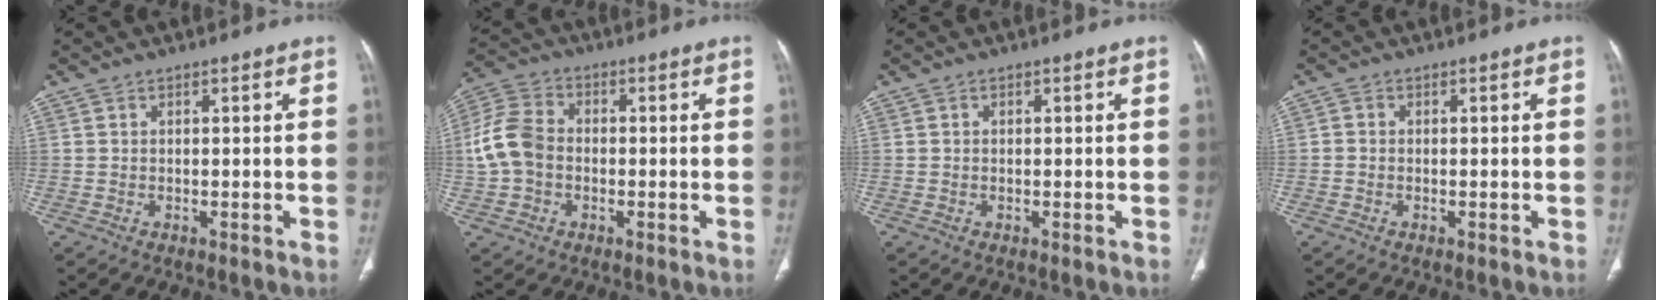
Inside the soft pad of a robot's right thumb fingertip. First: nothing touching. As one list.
[{"total": 9.2, "force": [-0.7, 7.1, 5.7], "torque": [-0.114, 0.025, -0.022]}, {"total": 0.0}, {"total": 0.8, "force": [-0.2, 0.7, 0.4], "torque": [-0.004, 0.002, -0.008]}]